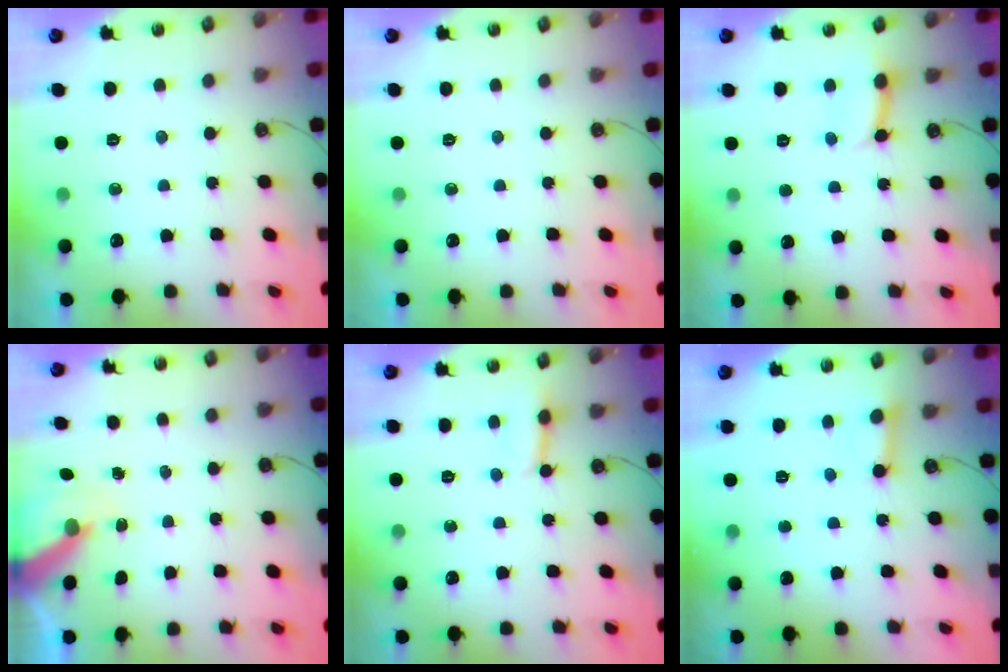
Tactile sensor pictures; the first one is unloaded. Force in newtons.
{"total": 0.0}
{"total": 5.6, "press": 5.6, "slide": 0.4}
{"total": 6.7, "press": 6.7, "slide": 0.7}
{"total": 2.8, "press": 2.8, "slide": 0.2}
{"total": 3.2, "press": 3.1, "slide": 0.2}